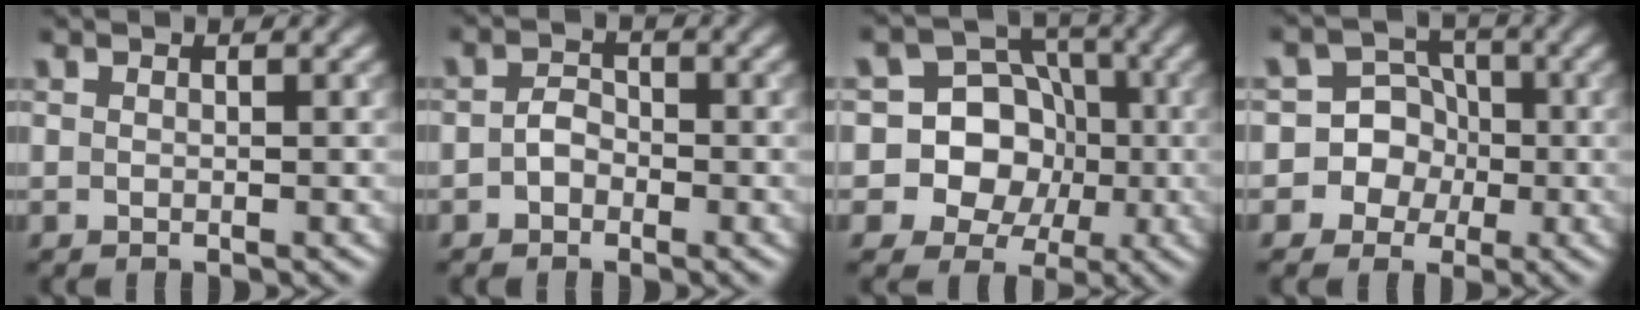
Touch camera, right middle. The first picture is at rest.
{"total": 1.7, "force": [-0.7, 1.3, 1.0], "torque": [-0.019, 0.004, -0.016]}
{"total": 11.7, "force": [-1.8, 10.8, 4.0], "torque": [-0.076, 0.029, -0.057]}
{"total": 8.7, "force": [-2.2, 8.3, 1.5], "torque": [-0.025, 0.018, -0.064]}